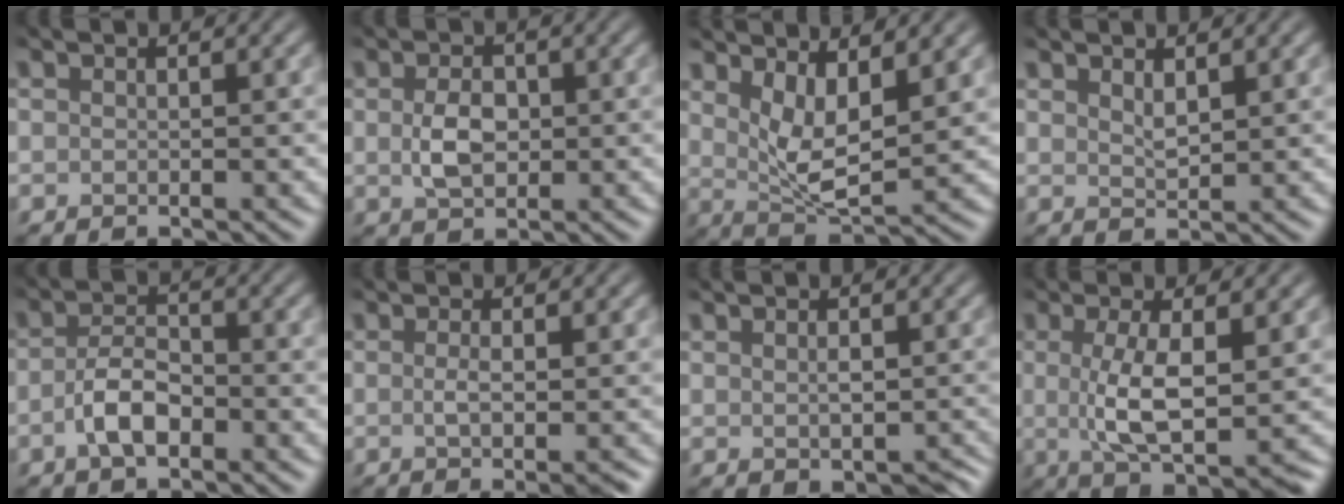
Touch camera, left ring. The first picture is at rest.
{"total": 2.3, "force": [-0.5, 1.5, 1.7], "torque": [-0.037, -0.003, -0.010]}
{"total": 3.9, "force": [1.4, 1.3, 3.4], "torque": [-0.067, -0.017, 0.027]}
{"total": 1.2, "force": [0.8, 0.2, 0.8], "torque": [-0.014, -0.004, 0.016]}
{"total": 3.3, "force": [-2.0, 1.3, 2.3], "torque": [-0.044, 0.000, -0.044]}
{"total": 2.1, "force": [-0.2, 0.0, 2.1], "torque": [-0.025, -0.003, -0.006]}
{"total": 1.6, "force": [0.3, 0.8, 1.3], "torque": [-0.023, -0.004, 0.011]}
{"total": 5.2, "force": [-0.3, 1.0, 5.1], "torque": [-0.091, -0.008, -0.004]}